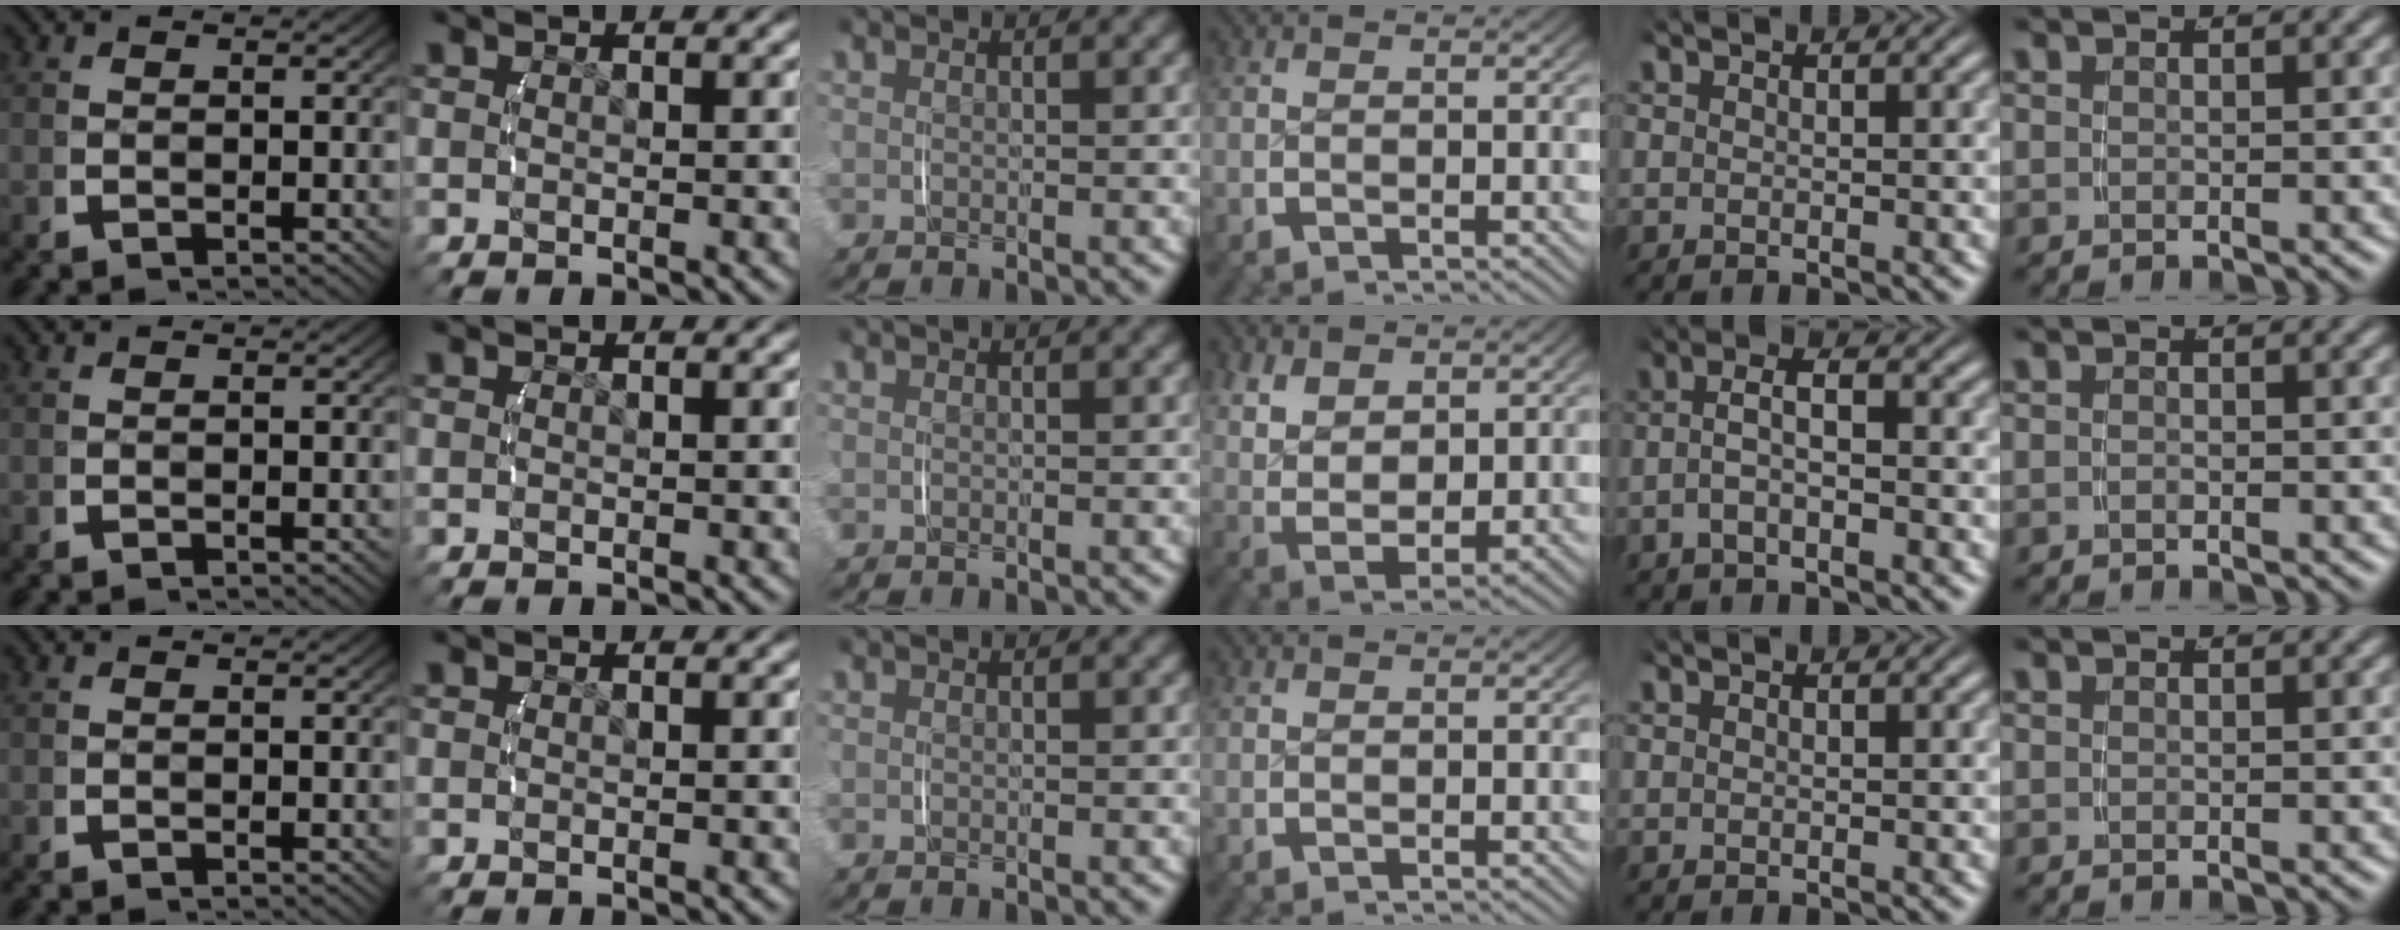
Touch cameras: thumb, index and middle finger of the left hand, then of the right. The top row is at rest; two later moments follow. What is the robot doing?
{"motion": "lift_and_place", "object": "scarf"}